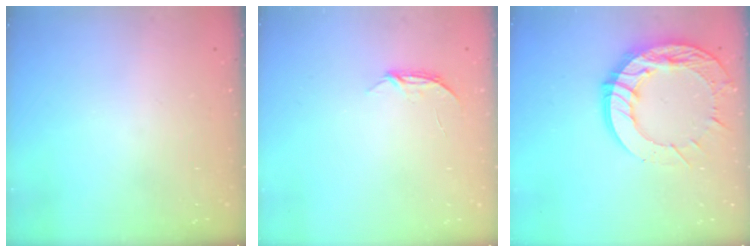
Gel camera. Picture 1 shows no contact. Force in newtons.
{"total": 3.8, "press": 3.8, "slide": 0.5}
{"total": 20.5, "press": 20.5, "slide": 1.9}